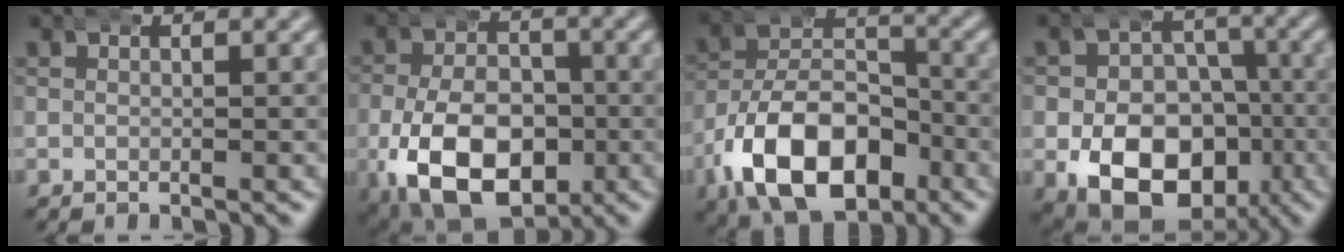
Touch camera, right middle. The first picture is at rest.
{"total": 12.6, "force": [-4.3, 8.6, 8.3], "torque": [-0.163, -0.058, -0.044]}
{"total": 11.7, "force": [-4.6, 7.4, 7.7], "torque": [-0.136, -0.040, -0.062]}
{"total": 12.3, "force": [-4.3, 9.2, 6.9], "torque": [-0.116, -0.050, -0.051]}